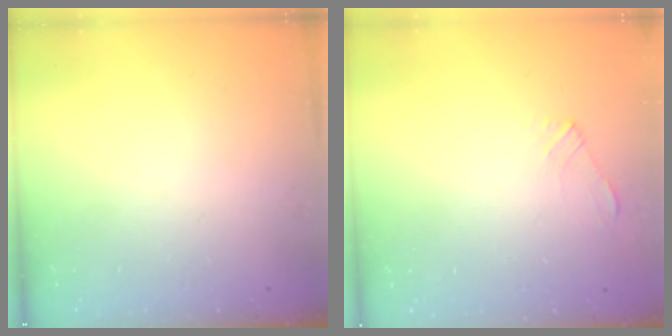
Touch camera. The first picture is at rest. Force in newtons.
{"total": 1.9, "press": 1.9, "slide": 0.4}